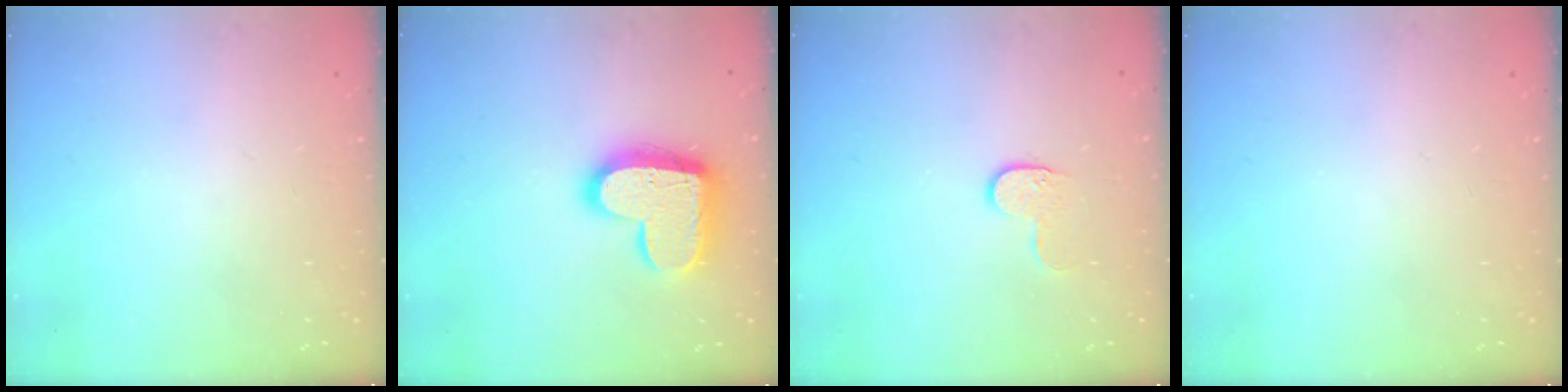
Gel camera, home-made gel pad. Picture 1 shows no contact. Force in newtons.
{"total": 17.2, "press": 17.1, "slide": 1.3}
{"total": 5.6, "press": 5.6, "slide": 0.5}
{"total": 0.0}